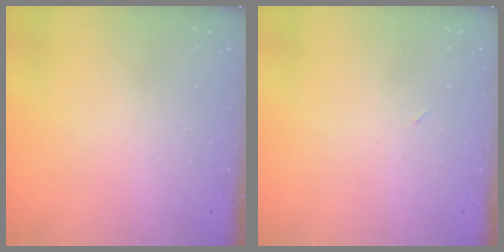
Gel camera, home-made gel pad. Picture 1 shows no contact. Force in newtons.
{"total": 2.4, "press": 2.3, "slide": 0.8}